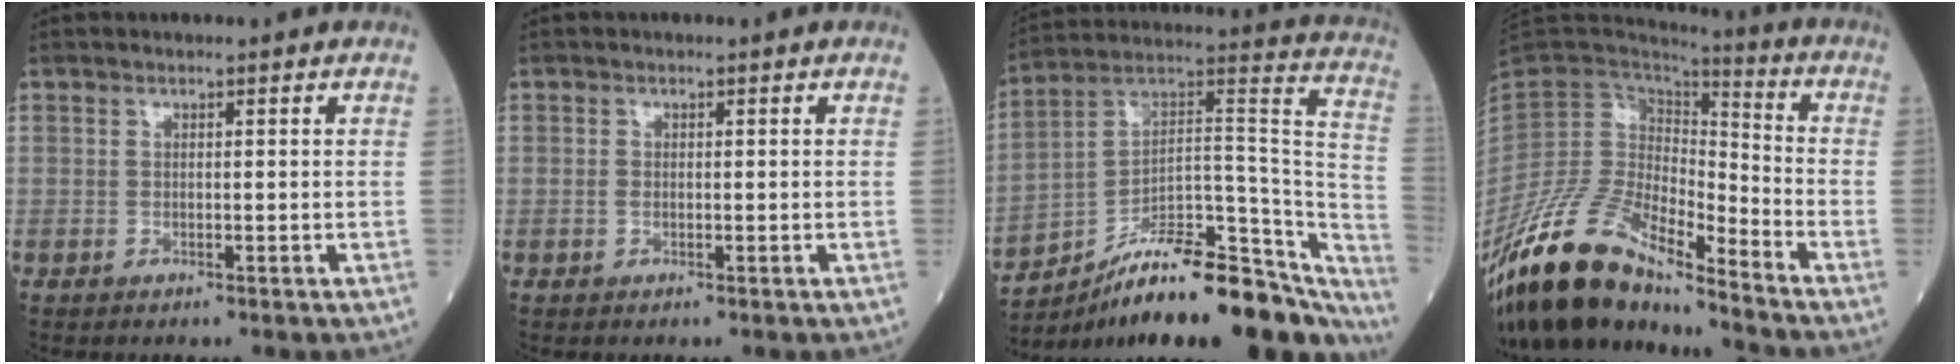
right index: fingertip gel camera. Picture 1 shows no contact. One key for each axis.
{"total": 0.6, "fx": -0.2, "fy": 0.5, "fz": 0.4, "tx": -0.010, "ty": 0.001, "tz": -0.006}
{"total": 28.3, "fx": -21.3, "fy": 7.2, "fz": 17.1, "tx": -0.180, "ty": 0.038, "tz": -0.316}
{"total": 16.0, "fx": -13.2, "fy": 4.0, "fz": 8.1, "tx": -0.156, "ty": 0.023, "tz": -0.250}